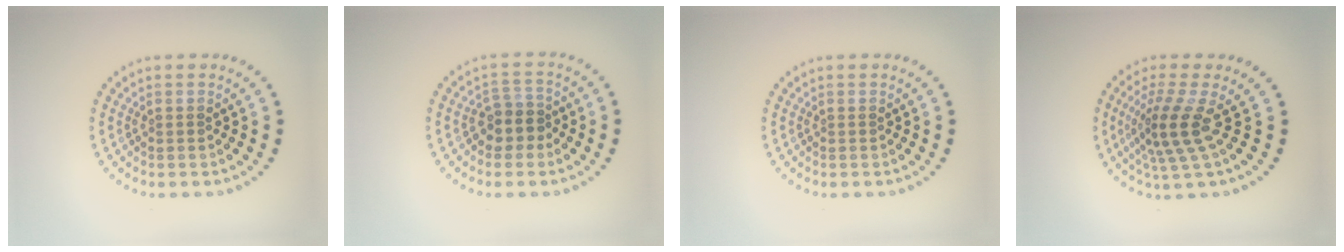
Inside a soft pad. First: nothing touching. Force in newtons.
{"total": 2.5, "press": 2.2, "slide": 1.2}
{"total": 0.0}
{"total": 4.1, "press": 2.9, "slide": 2.9}